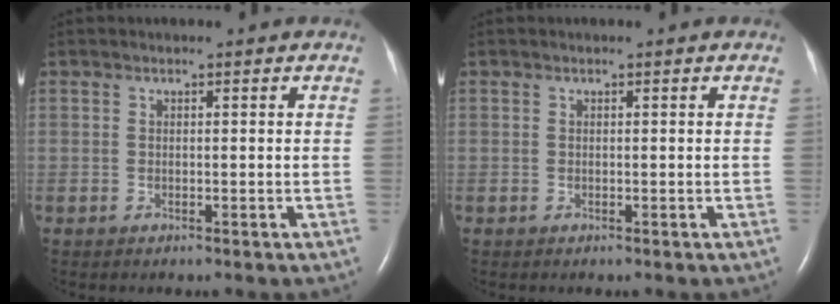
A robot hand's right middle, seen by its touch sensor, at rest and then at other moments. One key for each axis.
{"total": 0.0}